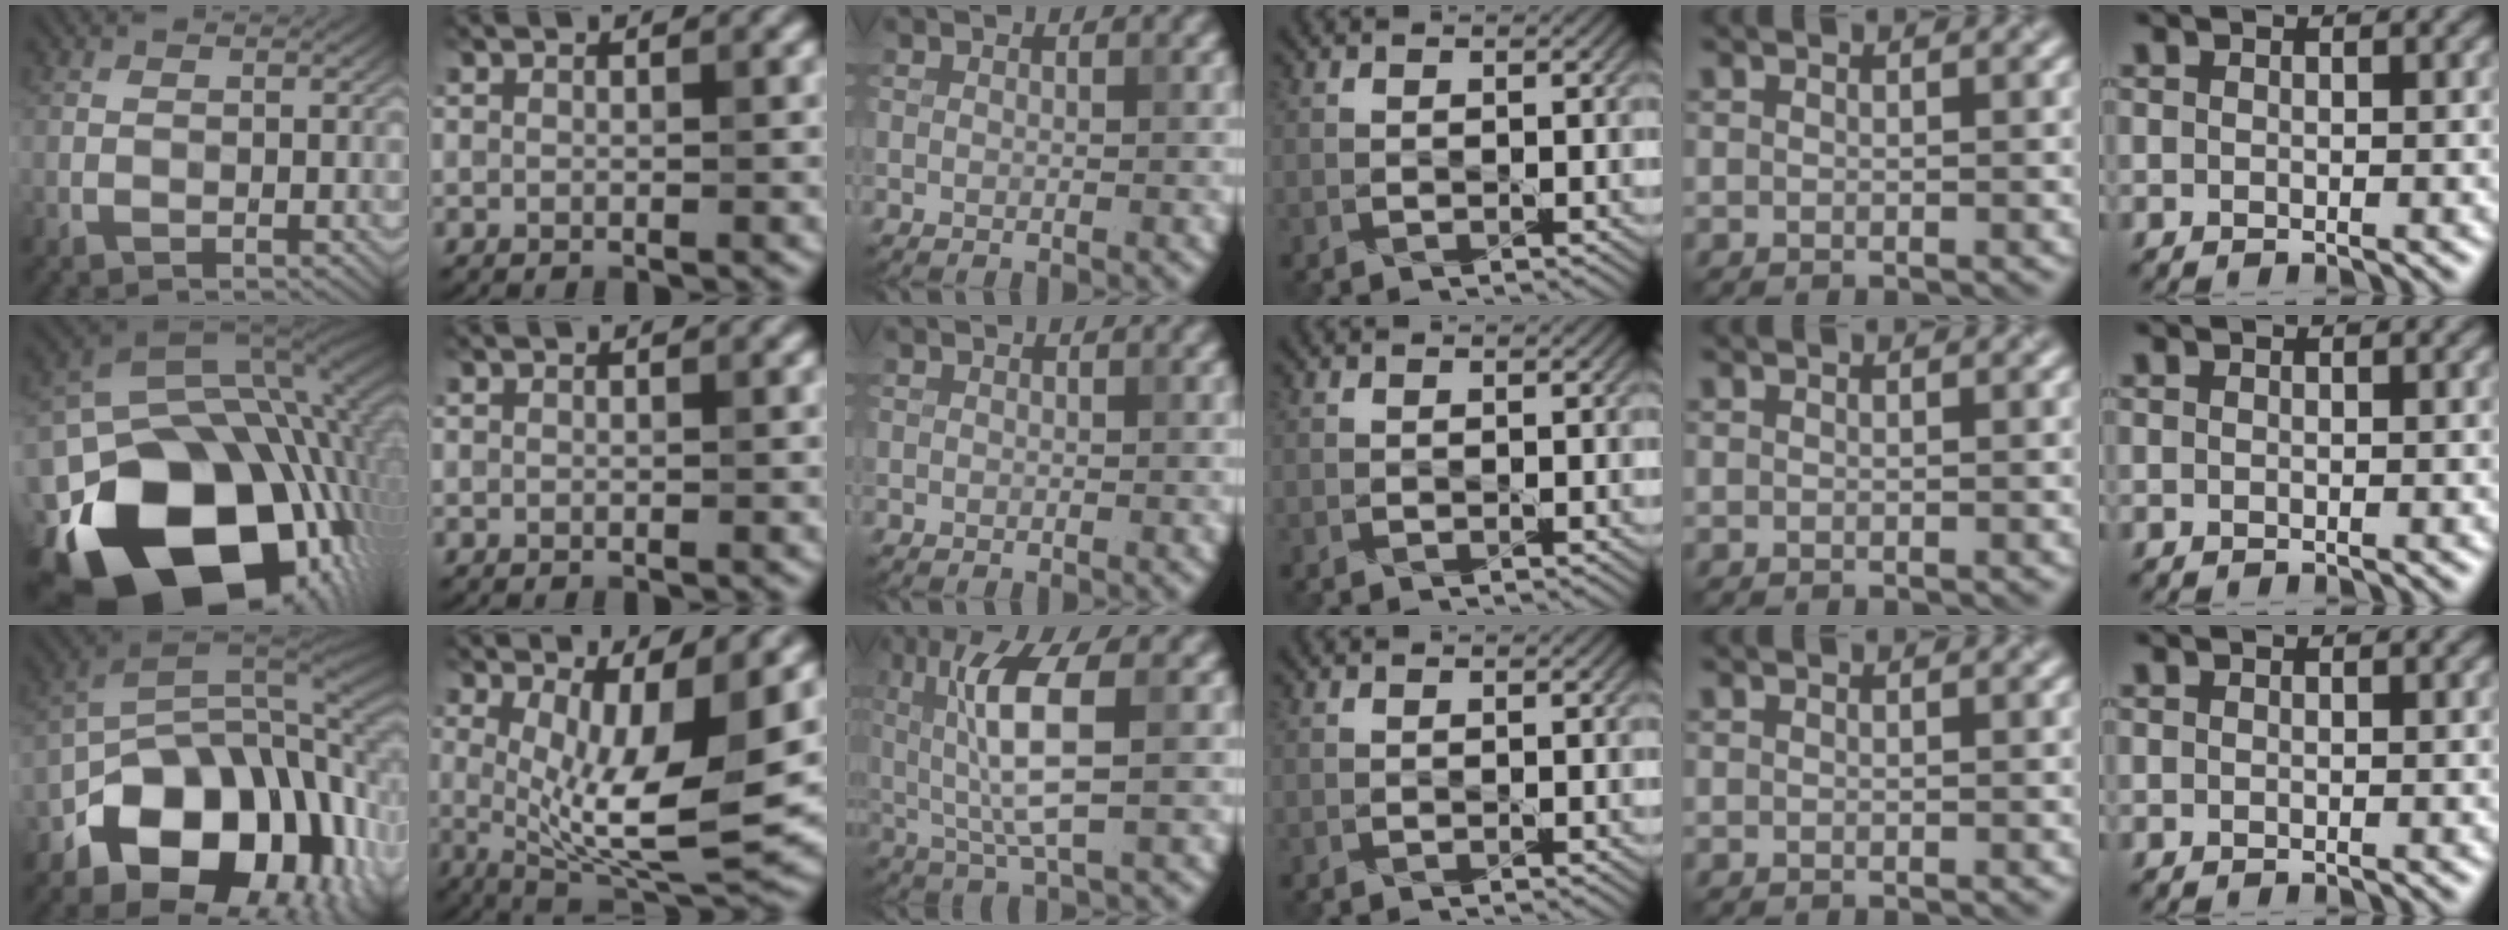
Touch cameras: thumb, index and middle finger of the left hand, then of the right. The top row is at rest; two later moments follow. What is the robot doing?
{"motion": "shake", "object": "tambourine"}